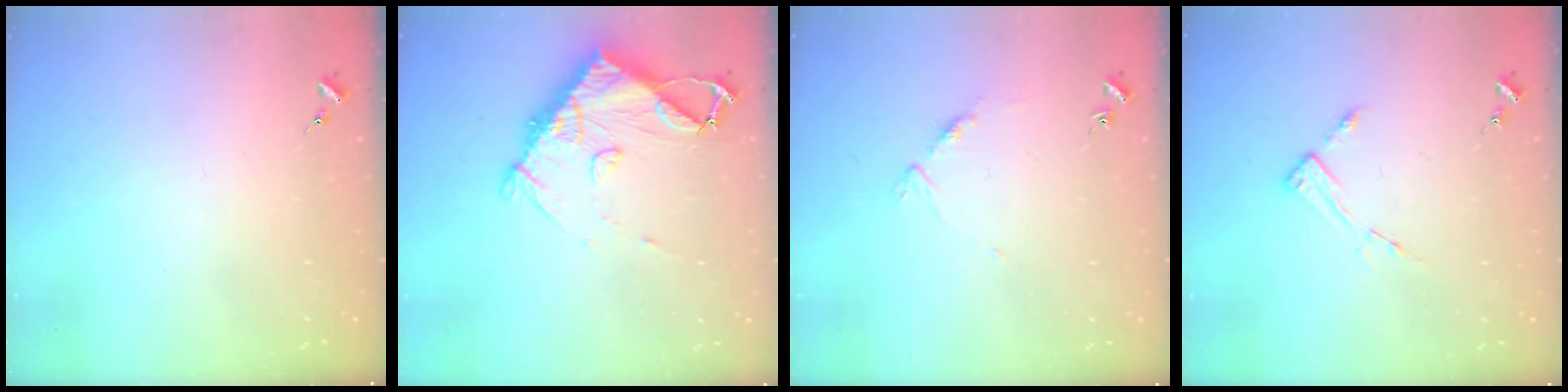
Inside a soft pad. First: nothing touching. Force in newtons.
{"total": 10.9, "press": 10.8, "slide": 1.4}
{"total": 5.5, "press": 5.5, "slide": 0.4}
{"total": 3.4, "press": 3.4, "slide": 0.4}